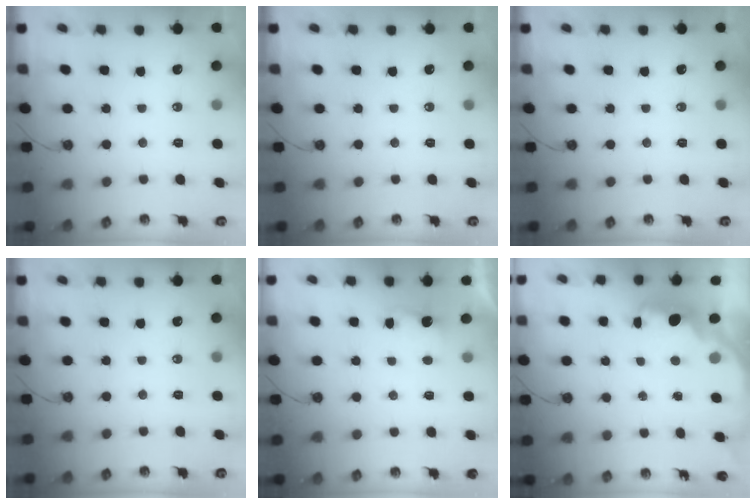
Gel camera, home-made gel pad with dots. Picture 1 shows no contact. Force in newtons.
{"total": 0.0}
{"total": 0.0}
{"total": 0.0}
{"total": 2.2, "press": 1.9, "slide": 1.0}
{"total": 2.5, "press": 2.4, "slide": 0.8}